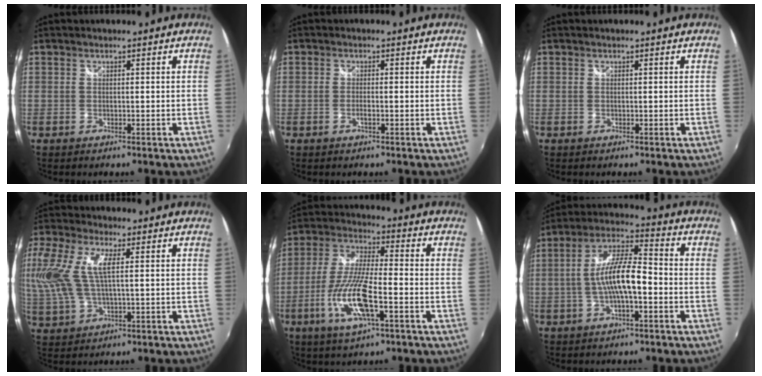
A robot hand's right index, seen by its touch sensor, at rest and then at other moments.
{"total": 1.5, "force": [-0.6, 0.3, 1.3], "torque": [-0.028, -0.001, -0.011]}
{"total": 0.0}
{"total": 14.6, "force": [2.8, 5.9, 13.1], "torque": [-0.278, 0.010, 0.055]}
{"total": 14.3, "force": [-5.2, 3.6, 12.9], "torque": [-0.275, -0.013, -0.101]}
{"total": 10.7, "force": [-2.5, 2.7, 10.1], "torque": [-0.202, 0.012, -0.047]}